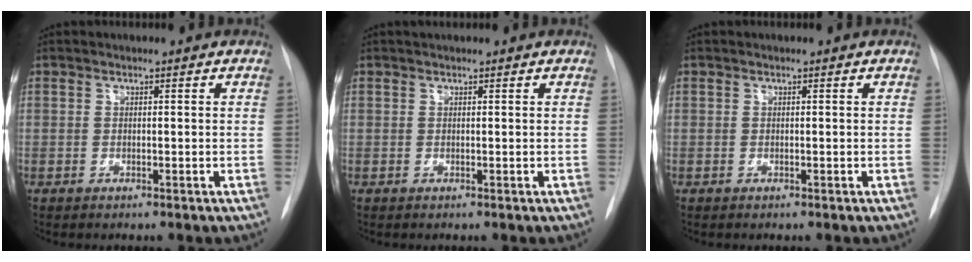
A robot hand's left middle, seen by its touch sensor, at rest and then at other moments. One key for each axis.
{"total": 0.9, "fx": 0.8, "fy": 0.1, "fz": 0.3, "tx": -0.011, "ty": 0.014, "tz": 0.016}
{"total": 0.0}